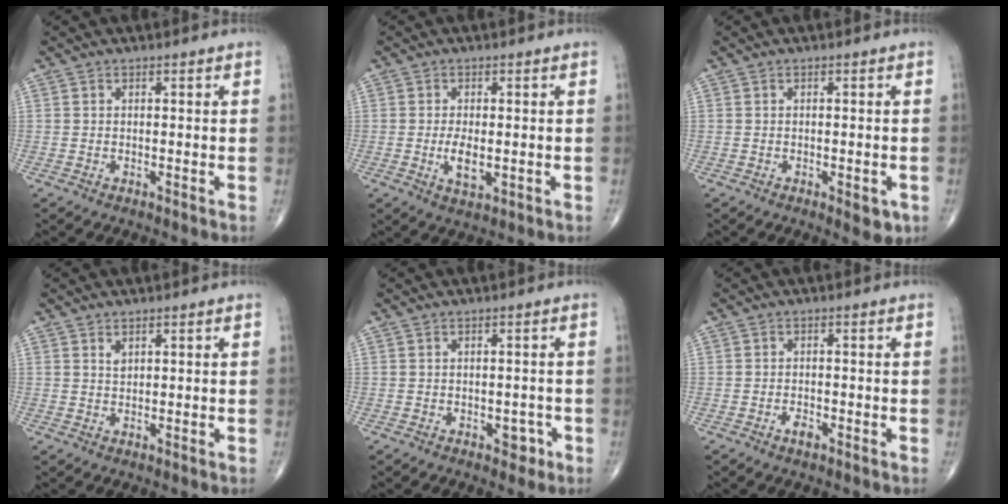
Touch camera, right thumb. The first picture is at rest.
{"total": 4.5, "force": [-0.7, 2.1, 3.9], "torque": [-0.072, -0.008, -0.010]}
{"total": 3.5, "force": [-1.3, 1.5, 2.8], "torque": [-0.026, -0.003, -0.012]}
{"total": 1.2, "force": [0.8, 0.6, 0.7], "torque": [-0.007, -0.004, 0.016]}
{"total": 2.4, "force": [-1.1, 1.6, 1.4], "torque": [-0.003, 0.007, -0.012]}
{"total": 1.9, "force": [-1.0, 0.9, 1.3], "torque": [-0.024, 0.003, -0.018]}